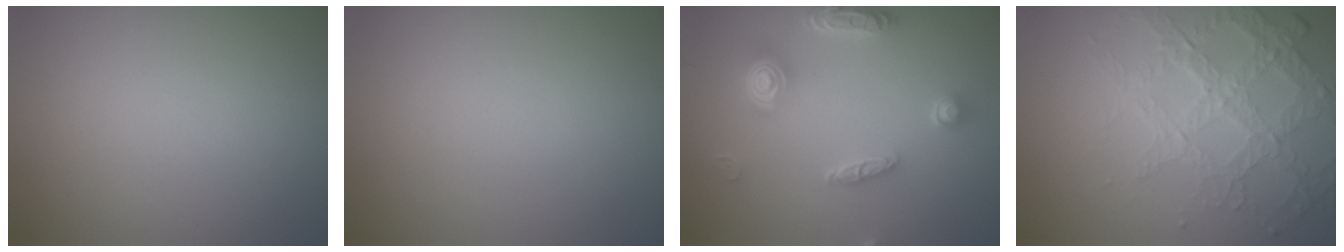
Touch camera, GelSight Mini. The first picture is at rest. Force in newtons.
{"total": 0.0}
{"total": 4.8, "press": 3.9, "slide": 2.7}
{"total": 3.7, "press": 3.6, "slide": 0.7}